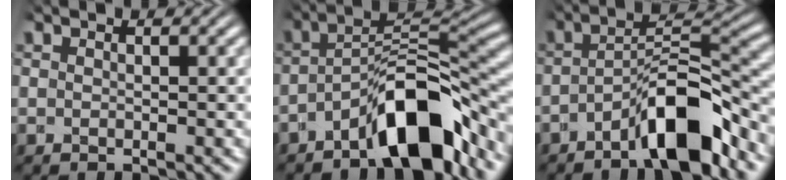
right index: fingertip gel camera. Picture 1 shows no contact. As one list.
[{"total": 8.4, "force": [-3.4, 2.8, 7.2], "torque": [-0.097, -0.003, -0.047]}, {"total": 6.9, "force": [-2.9, 2.0, 5.9], "torque": [-0.080, -0.001, -0.042]}]